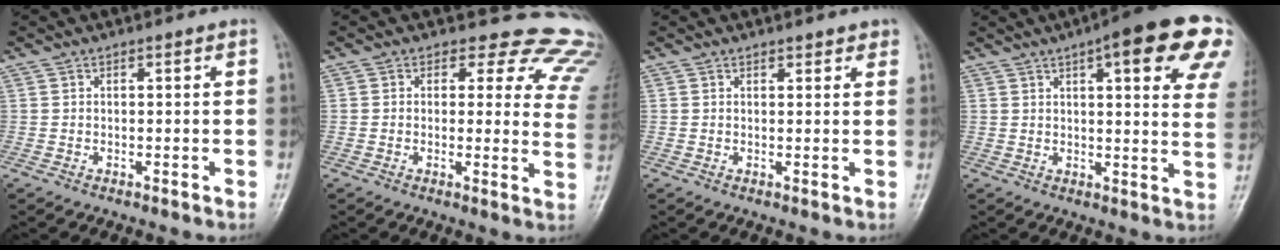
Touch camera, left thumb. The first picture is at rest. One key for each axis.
{"total": 14.6, "fx": 11.9, "fy": 7.2, "fz": 4.5, "tx": 0.009, "ty": -0.075, "tz": 0.092}
{"total": 1.8, "fx": 1.5, "fy": 0.8, "fz": 0.7, "tx": 0.007, "ty": -0.006, "tz": 0.015}
{"total": 20.5, "fx": 9.9, "fy": 5.2, "fz": 17.2, "tx": -0.199, "ty": -0.016, "tz": 0.113}